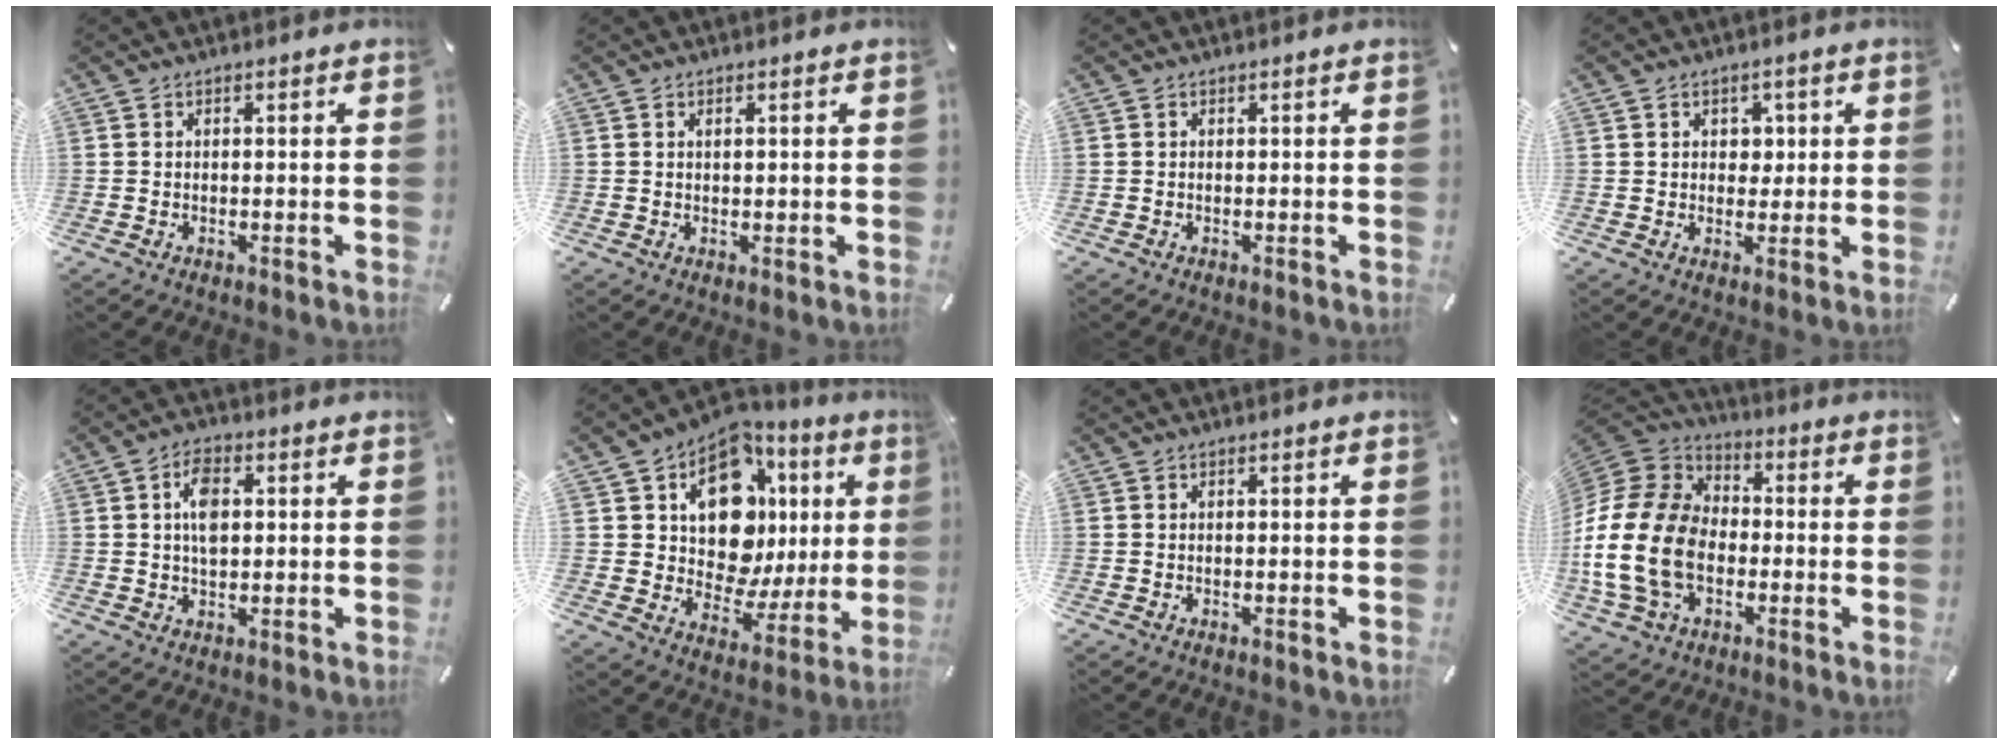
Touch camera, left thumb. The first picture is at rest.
{"total": 1.0, "force": [0.4, 0.3, 0.9], "torque": [-0.018, 0.002, 0.005]}
{"total": 0.0}
{"total": 3.8, "force": [0.8, 3.2, 1.9], "torque": [-0.020, -0.002, 0.007]}
{"total": 6.3, "force": [1.1, 3.7, 4.9], "torque": [-0.077, 0.003, 0.014]}
{"total": 18.1, "force": [7.0, 11.6, 12.0], "torque": [-0.183, -0.051, 0.123]}
{"total": 0.0}
{"total": 20.3, "force": [-5.3, 15.0, 12.6], "torque": [-0.279, 0.034, -0.092]}